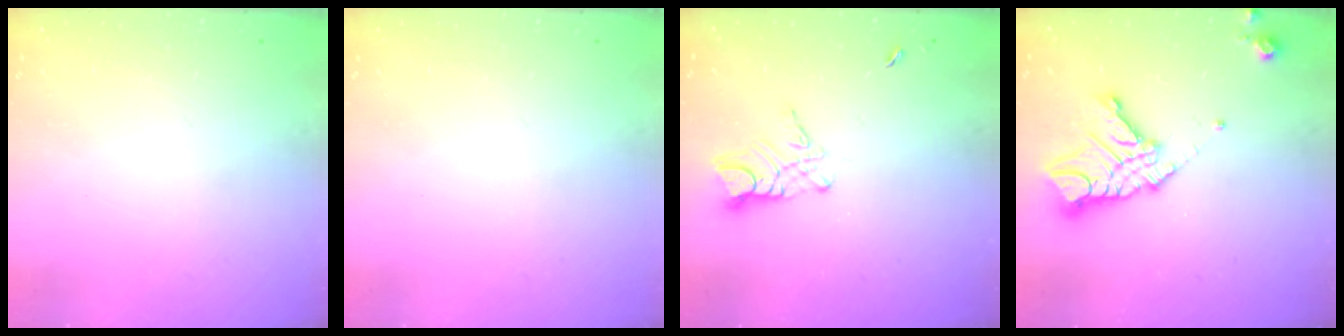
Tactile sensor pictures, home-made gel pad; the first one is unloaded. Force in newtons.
{"total": 0.0}
{"total": 6.1, "press": 6.1, "slide": 0.5}
{"total": 13.9, "press": 13.9, "slide": 1.1}